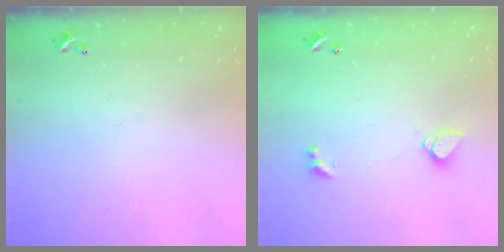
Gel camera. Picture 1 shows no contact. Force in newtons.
{"total": 1.2, "press": 1.1, "slide": 0.5}